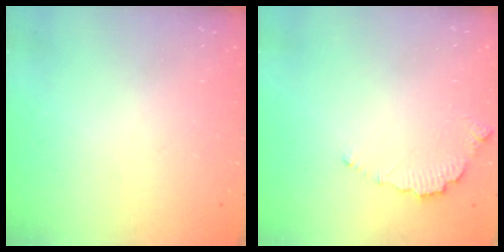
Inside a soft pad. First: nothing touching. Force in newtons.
{"total": 5.7, "press": 5.7, "slide": 0.2}